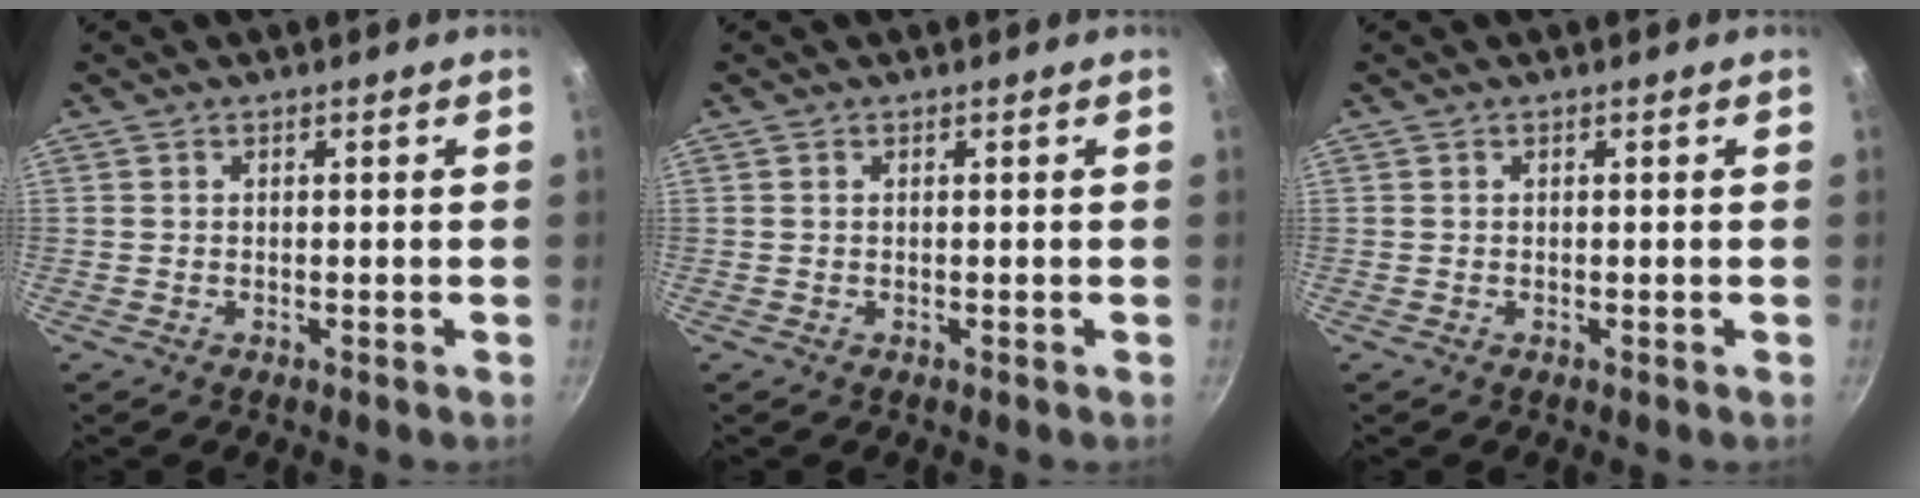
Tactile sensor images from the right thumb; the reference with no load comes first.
{"total": 0.0}
{"total": 0.0}